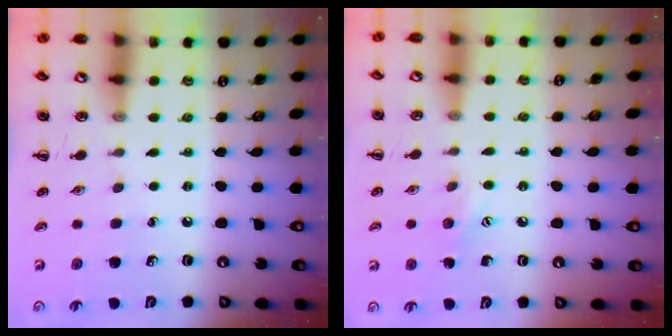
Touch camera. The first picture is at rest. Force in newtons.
{"total": 6.1, "press": 6.0, "slide": 1.3}